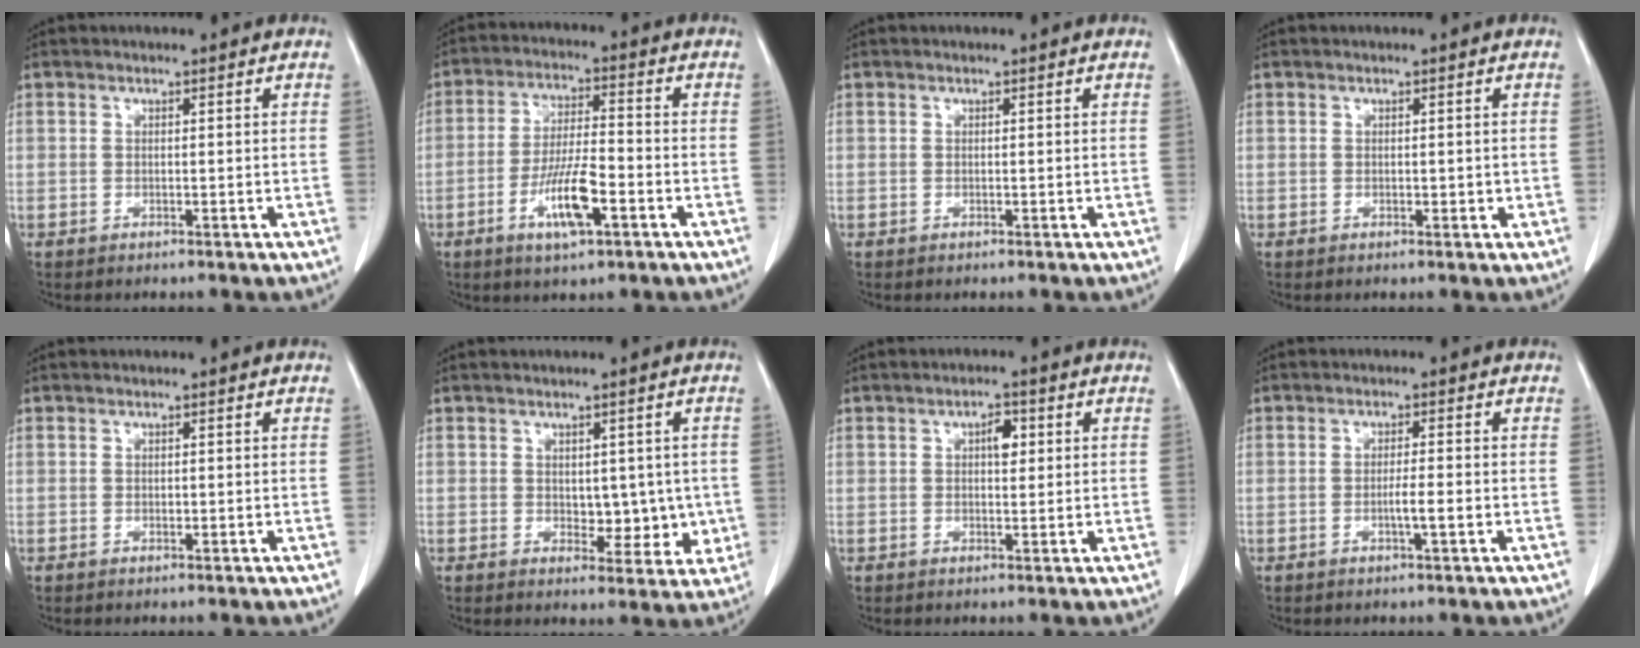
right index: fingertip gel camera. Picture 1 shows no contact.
{"total": 9.2, "force": [-3.7, 1.9, 8.2], "torque": [-0.160, -0.004, -0.063]}
{"total": 0.0}
{"total": 1.2, "force": [0.1, 0.6, 1.0], "torque": [-0.016, -0.004, 0.003]}
{"total": 0.6, "force": [0.1, 0.4, 0.4], "torque": [-0.009, -0.002, 0.002]}
{"total": 6.0, "force": [0.2, 3.8, 4.7], "torque": [-0.045, -0.001, 0.014]}
{"total": 3.3, "force": [1.0, 1.5, 2.7], "torque": [-0.044, 0.004, 0.016]}
{"total": 2.9, "force": [-0.7, 0.1, 2.8], "torque": [-0.051, -0.003, -0.012]}